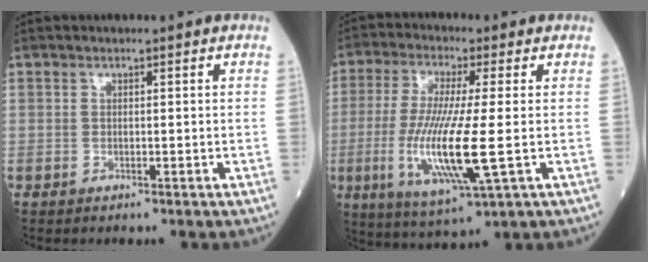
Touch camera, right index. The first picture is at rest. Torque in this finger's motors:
{"motor_torque": [0.56, -0.18, 0.94, 0.21]}